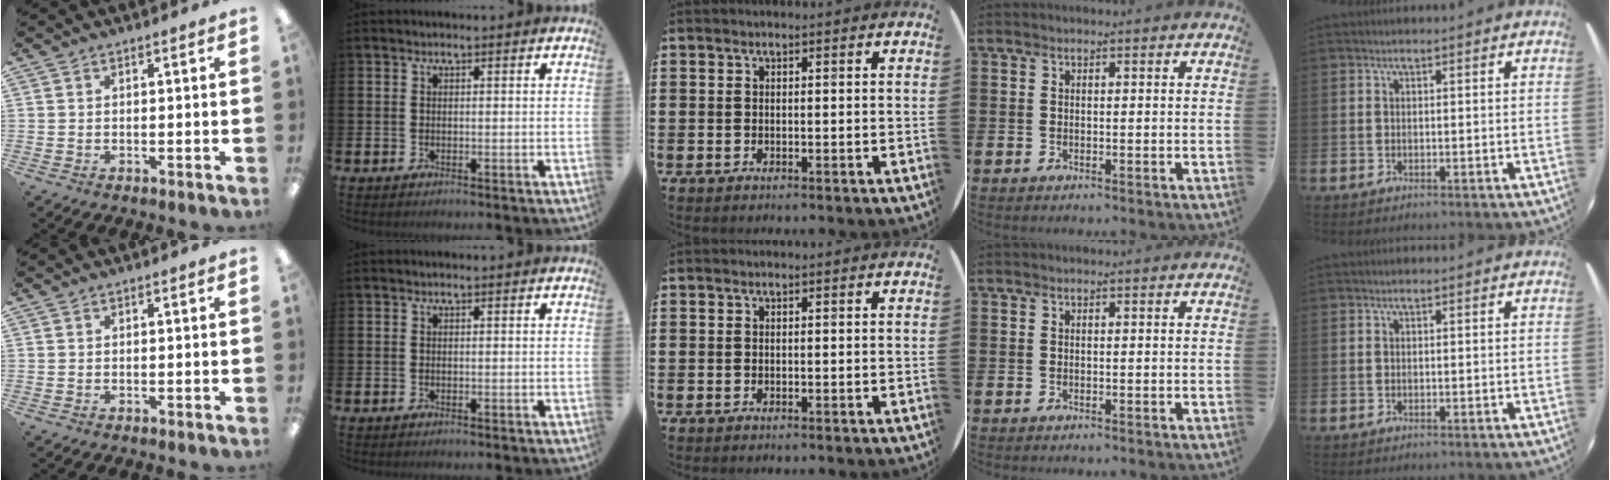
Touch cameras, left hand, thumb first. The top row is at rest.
{}